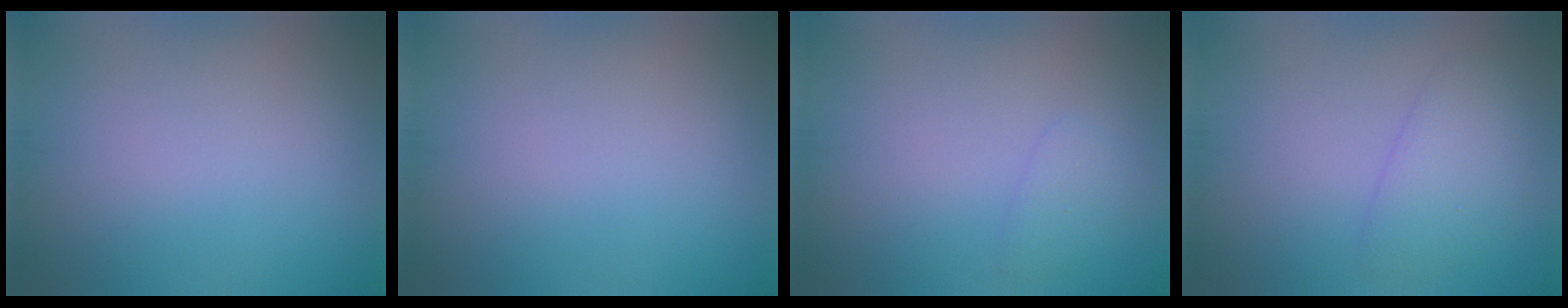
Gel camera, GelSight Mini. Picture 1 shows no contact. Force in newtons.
{"total": 0.0}
{"total": 1.3, "press": 1.3, "slide": 0.0}
{"total": 2.7, "press": 2.7, "slide": 0.3}